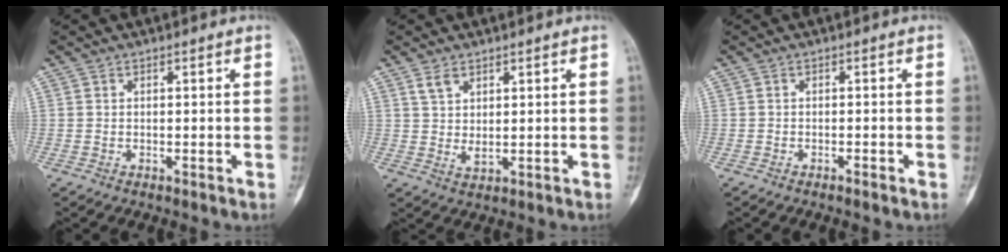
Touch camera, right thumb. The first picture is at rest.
{"total": 3.7, "force": [2.0, 2.0, 2.4], "torque": [-0.046, -0.014, 0.046]}
{"total": 0.8, "force": [-0.6, 0.1, 0.5], "torque": [-0.014, 0.004, -0.008]}